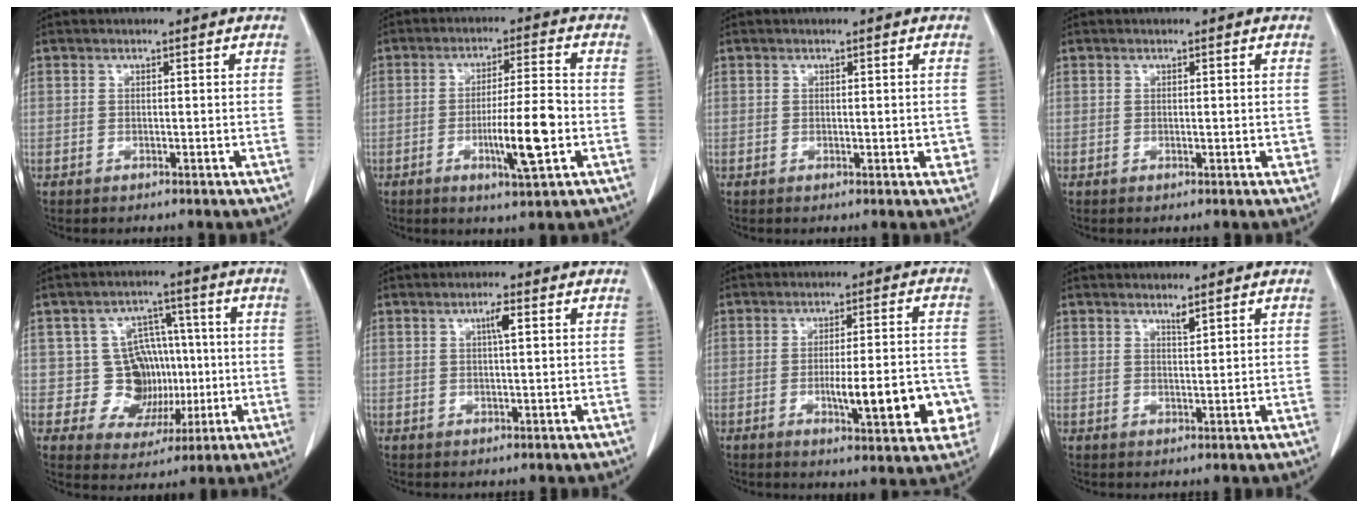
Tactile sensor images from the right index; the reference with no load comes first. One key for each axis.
{"total": 9.3, "fx": -2.6, "fy": 0.5, "fz": 8.9, "tx": -0.149, "ty": -0.004, "tz": -0.043}
{"total": 1.9, "fx": -0.3, "fy": 0.8, "fz": 1.7, "tx": -0.016, "ty": -0.001, "tz": -0.001}
{"total": 1.2, "fx": -0.2, "fy": 0.4, "fz": 1.1, "tx": -0.012, "ty": -0.001, "tz": 0.000}
{"total": 8.9, "fx": -0.1, "fy": 8.2, "fz": 3.4, "tx": -0.036, "ty": 0.033, "tz": 0.011}
{"total": 2.3, "fx": 0.8, "fy": 0.1, "fz": 2.1, "tx": -0.039, "ty": 0.001, "tz": 0.013}
{"total": 12.1, "fx": -3.5, "fy": 2.5, "fz": 11.3, "tx": -0.142, "ty": 0.007, "tz": -0.042}
{"total": 1.2, "fx": 1.1, "fy": -0.1, "fz": 0.6, "tx": -0.013, "ty": -0.007, "tz": 0.020}